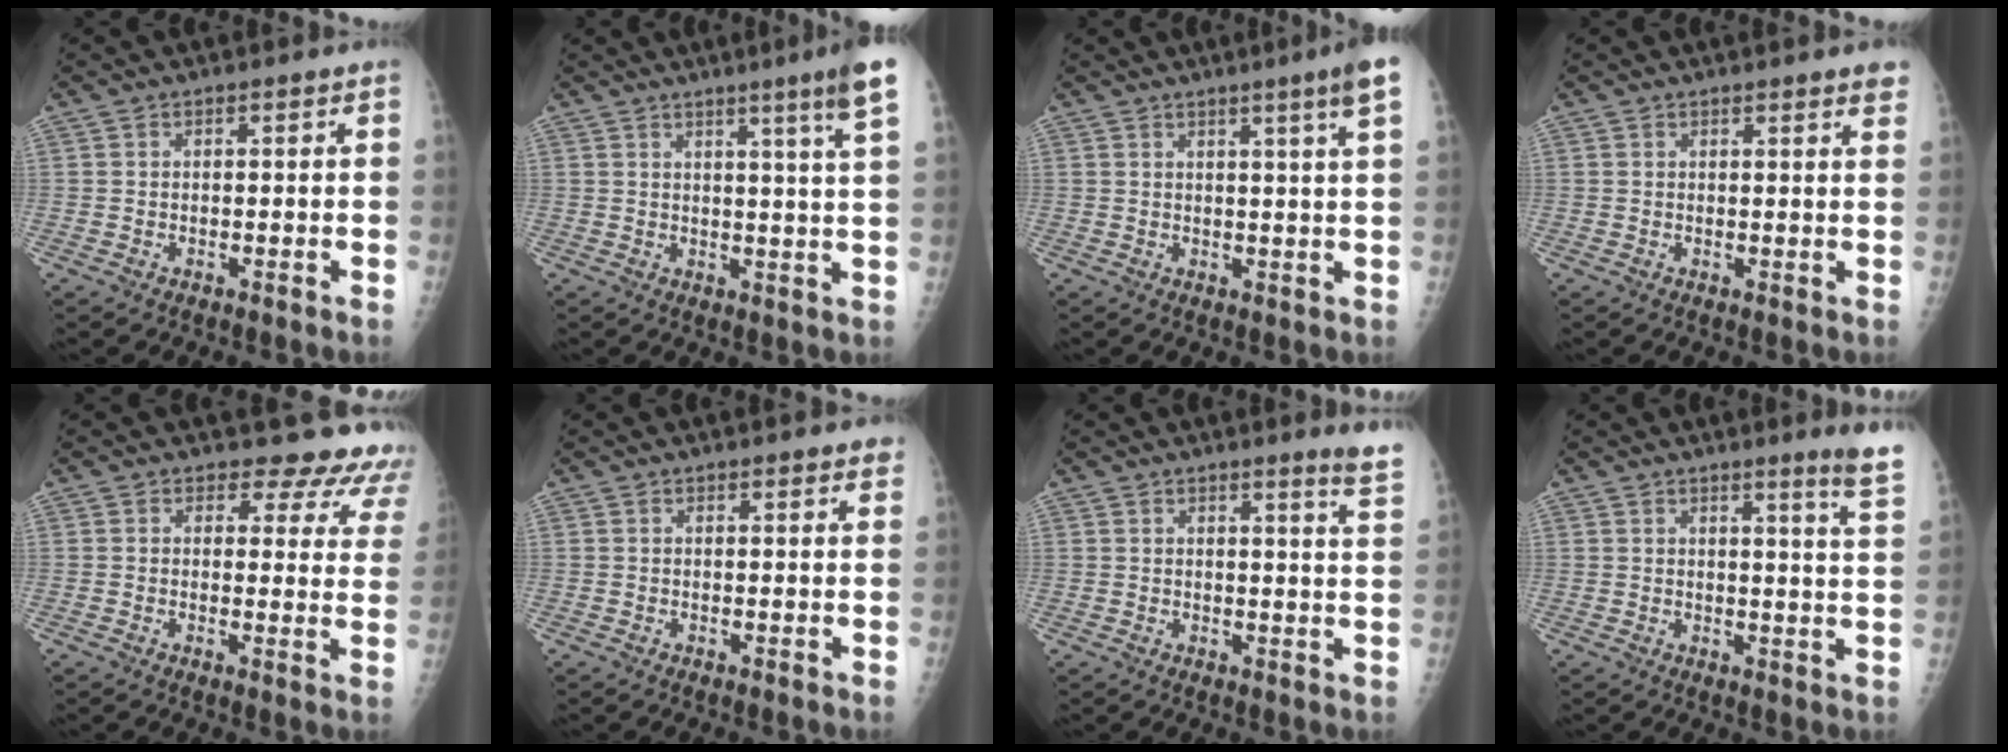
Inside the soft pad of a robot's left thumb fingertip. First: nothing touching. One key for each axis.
{"total": 8.9, "fx": 5.2, "fy": -1.1, "fz": 7.1, "tx": -0.098, "ty": -0.027, "tz": 0.062}
{"total": 6.3, "fx": 3.3, "fy": -1.1, "fz": 5.2, "tx": -0.074, "ty": -0.016, "tz": 0.044}
{"total": 3.2, "fx": 2.5, "fy": 0.0, "fz": 2.0, "tx": -0.024, "ty": -0.009, "tz": 0.025}
{"total": 12.2, "fx": 11.1, "fy": 4.7, "fz": 1.1, "tx": 0.039, "ty": -0.084, "tz": 0.093}
{"total": 3.2, "fx": 2.8, "fy": 0.5, "fz": 1.5, "tx": -0.009, "ty": -0.006, "tz": 0.028}
{"total": 5.7, "fx": 4.7, "fy": -0.8, "fz": 3.1, "tx": -0.039, "ty": -0.045, "tz": 0.044}
{"total": 7.0, "fx": 5.4, "fy": -1.0, "fz": 4.4, "tx": -0.053, "ty": -0.053, "tz": 0.056}